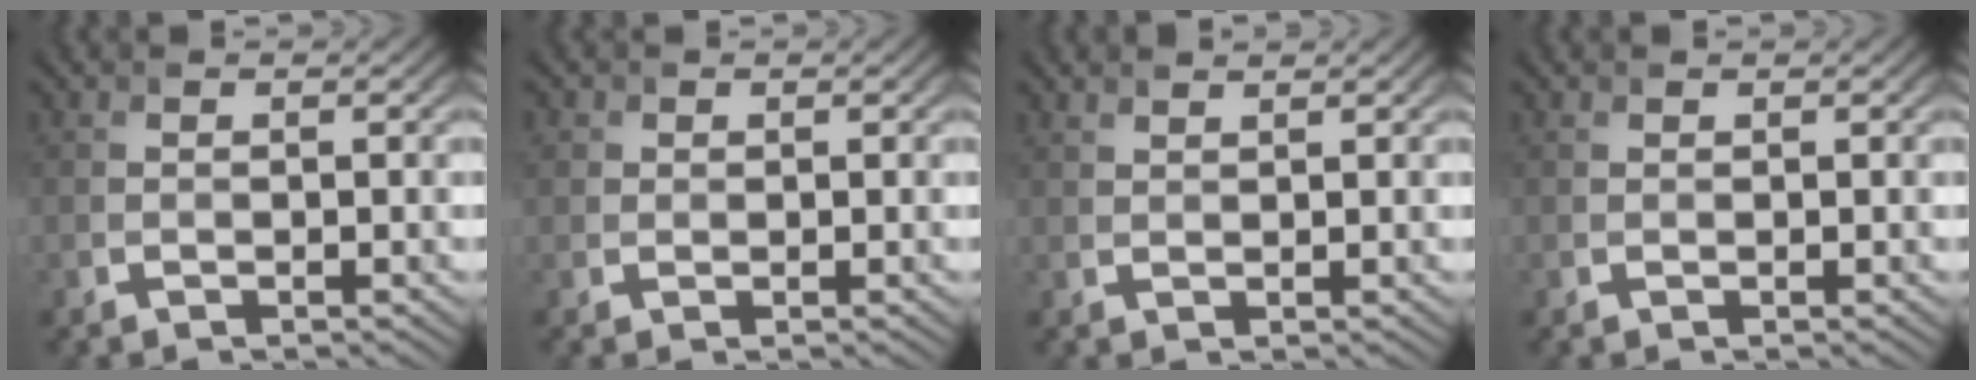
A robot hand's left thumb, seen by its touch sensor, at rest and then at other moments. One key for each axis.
{"total": 1.5, "fx": 0.6, "fy": 1.4, "fz": 0.3, "tx": -0.005, "ty": -0.002, "tz": 0.011}
{"total": 1.5, "fx": 1.4, "fy": 0.4, "fz": 0.3, "tx": -0.016, "ty": 0.002, "tz": 0.034}
{"total": 0.6, "fx": 0.5, "fy": 0.2, "fz": 0.0, "tx": -0.001, "ty": 0.000, "tz": 0.013}